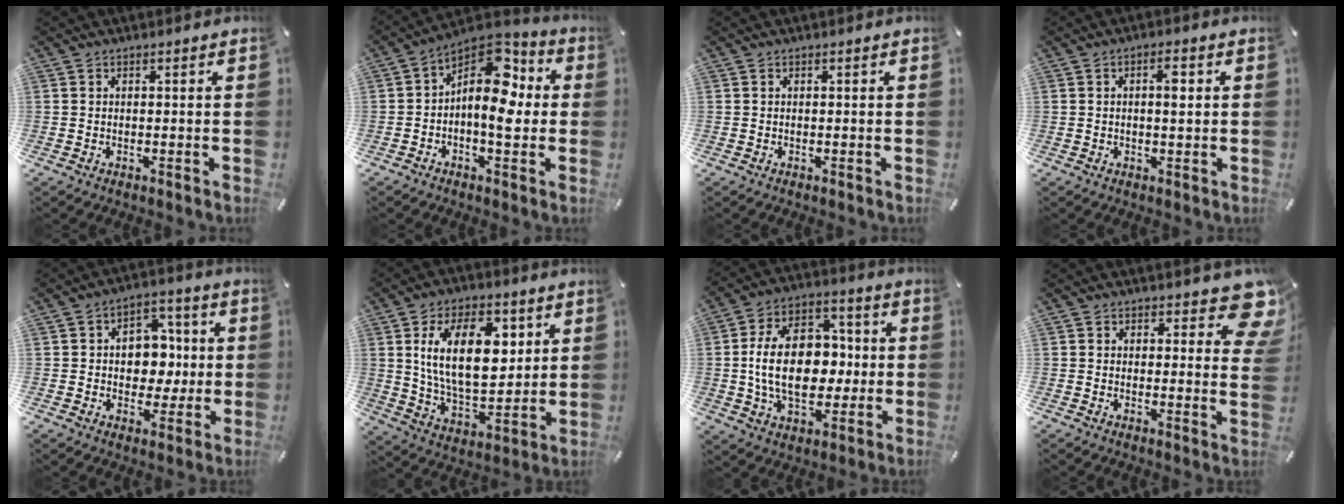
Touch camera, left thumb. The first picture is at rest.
{"total": 12.7, "force": [1.2, 7.5, 10.2], "torque": [-0.155, -0.028, 0.014]}
{"total": 0.0}
{"total": 3.3, "force": [0.6, 1.1, 3.0], "torque": [-0.047, 0.001, 0.003]}
{"total": 9.5, "force": [0.2, 8.2, 4.8], "torque": [-0.060, 0.006, 0.005]}
{"total": 18.0, "force": [5.7, 10.4, 13.5], "torque": [-0.246, -0.003, 0.095]}
{"total": 18.6, "force": [-0.3, 12.8, 13.5], "torque": [-0.254, 0.009, -0.007]}
{"total": 9.0, "force": [5.7, 4.3, 5.4], "torque": [-0.043, -0.040, 0.096]}